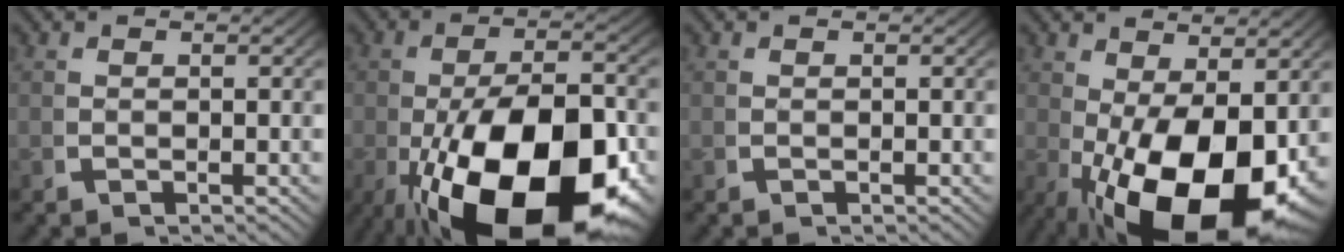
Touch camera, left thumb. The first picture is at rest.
{"total": 21.0, "force": [-6.1, 11.4, 16.6], "torque": [-0.303, -0.084, -0.050]}
{"total": 0.0}
{"total": 15.3, "force": [-3.3, 8.7, 12.1], "torque": [-0.207, -0.074, -0.011]}